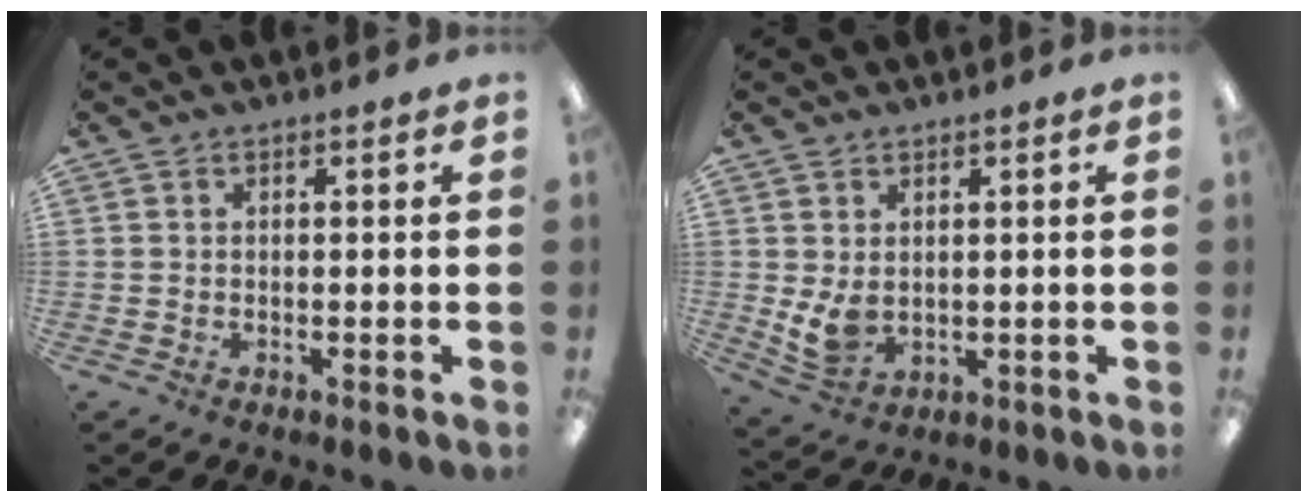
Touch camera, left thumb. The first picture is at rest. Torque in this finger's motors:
{"motor_torque": [0.74, 0.85, 0.80, -0.27, 0.02]}